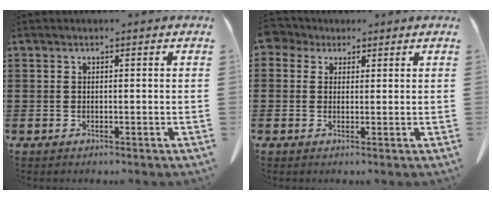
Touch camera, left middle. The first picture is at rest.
{"total": 2.3, "force": [1.5, 1.6, 0.7], "torque": [-0.023, 0.007, 0.028]}